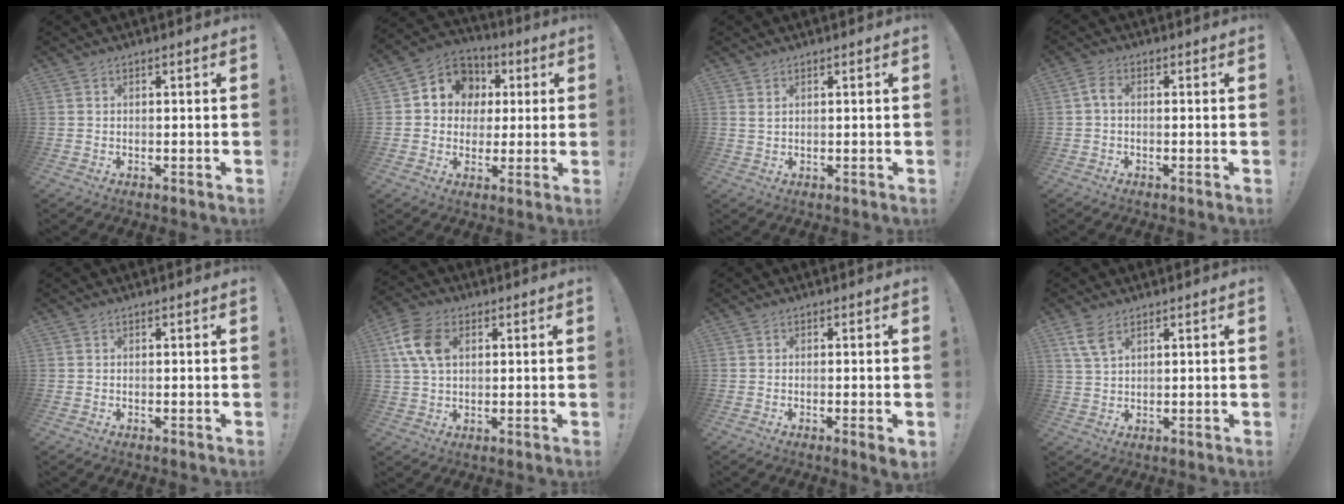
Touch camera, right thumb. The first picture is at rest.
{"total": 10.5, "force": [2.2, 9.5, 3.8], "torque": [-0.053, -0.004, 0.048]}
{"total": 1.6, "force": [1.0, 0.5, 1.1], "torque": [-0.016, -0.002, 0.018]}
{"total": 2.8, "force": [-0.2, 1.5, 2.4], "torque": [-0.053, 0.007, -0.005]}
{"total": 0.0}
{"total": 11.2, "force": [3.0, 7.7, 7.6], "torque": [-0.151, 0.008, 0.059]}
{"total": 2.7, "force": [-0.7, -0.3, 2.6], "torque": [-0.043, -0.008, -0.008]}
{"total": 5.6, "force": [3.5, 2.4, 3.7], "torque": [-0.069, -0.011, 0.066]}